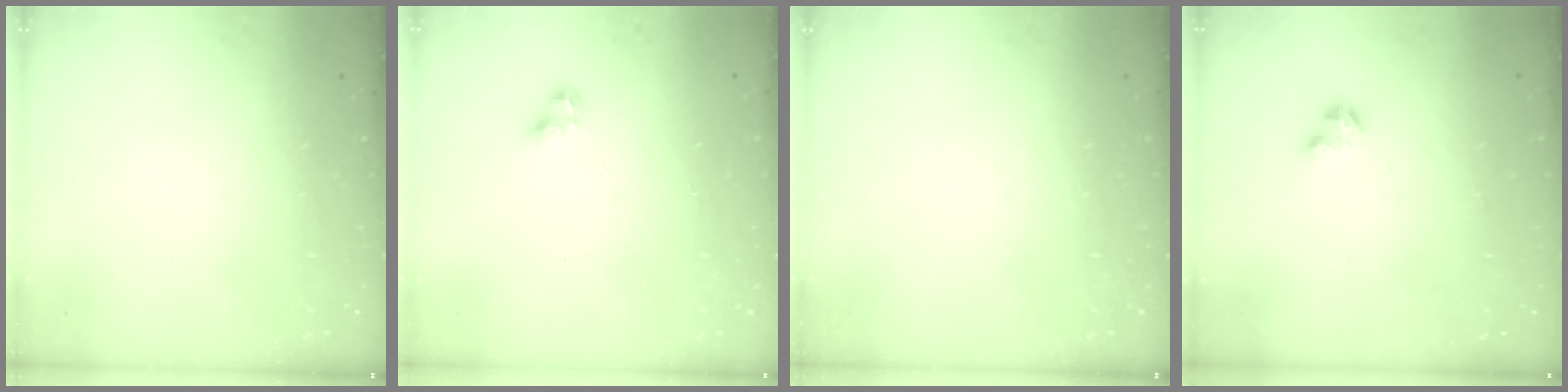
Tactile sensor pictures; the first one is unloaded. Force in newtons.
{"total": 2.9, "press": 2.6, "slide": 1.1}
{"total": 0.0}
{"total": 2.9, "press": 2.8, "slide": 0.6}